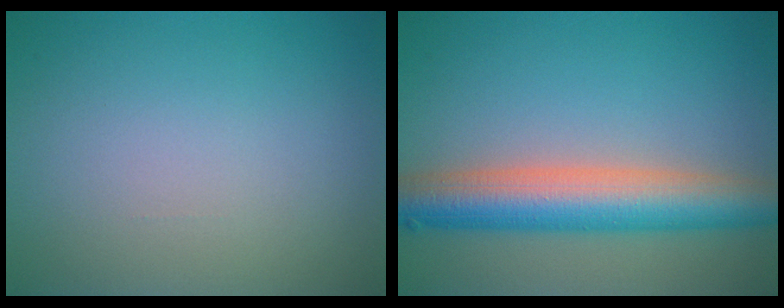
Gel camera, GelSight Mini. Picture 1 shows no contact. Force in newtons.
{"total": 7.6, "press": 7.6, "slide": 0.1}